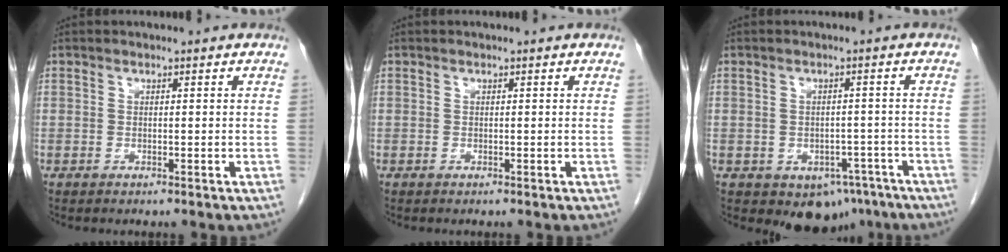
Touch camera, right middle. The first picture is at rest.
{"total": 0.0}
{"total": 7.6, "force": [-4.9, 5.0, 2.9], "torque": [-0.015, 0.013, -0.059]}